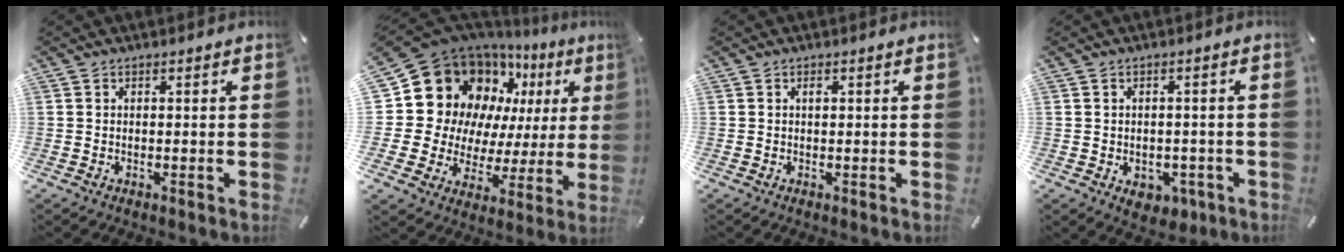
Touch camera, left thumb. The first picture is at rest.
{"total": 19.4, "force": [9.1, 15.3, 7.8], "torque": [-0.125, -0.081, 0.188]}
{"total": 0.7, "force": [0.2, 0.3, 0.6], "torque": [-0.012, 0.000, 0.004]}
{"total": 4.8, "force": [-1.5, 3.7, 2.7], "torque": [-0.026, 0.003, -0.025]}